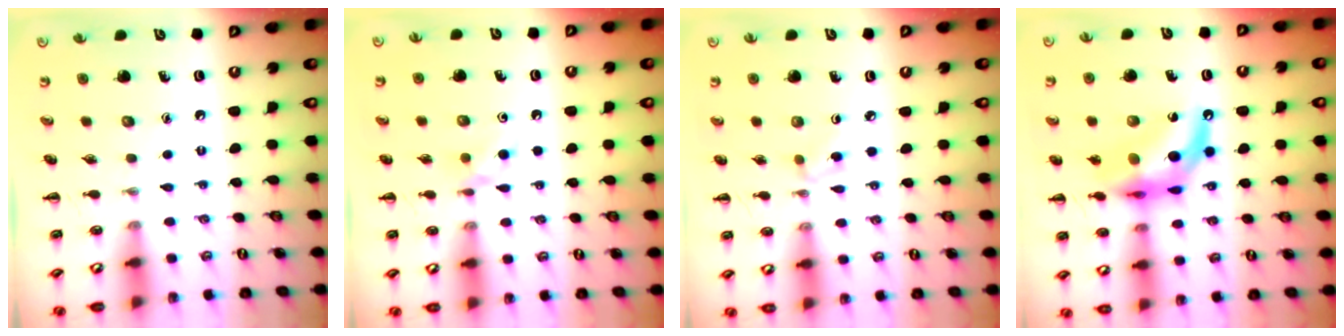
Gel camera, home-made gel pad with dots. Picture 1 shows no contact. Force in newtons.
{"total": 4.2, "press": 4.0, "slide": 1.3}
{"total": 2.9, "press": 2.6, "slide": 1.2}
{"total": 13.6, "press": 13.0, "slide": 3.7}